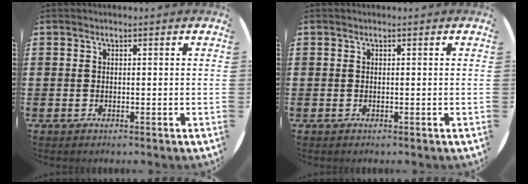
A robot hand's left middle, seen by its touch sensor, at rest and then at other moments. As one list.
[{"total": 0.0}]